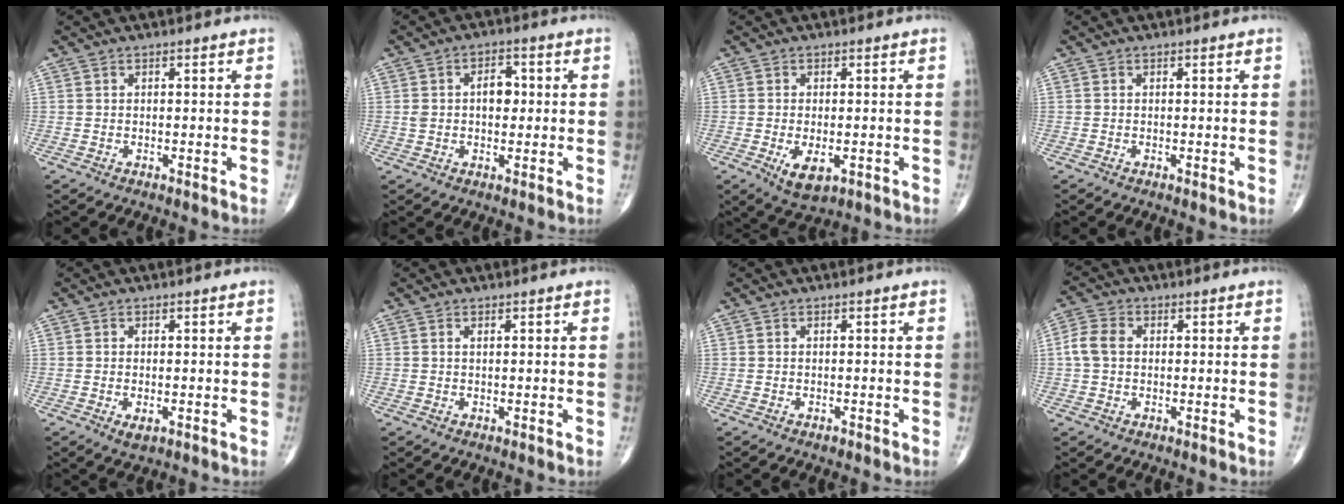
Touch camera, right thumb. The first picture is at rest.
{"total": 5.7, "force": [0.6, 3.6, 4.4], "torque": [-0.067, 0.016, 0.008]}
{"total": 5.4, "force": [-1.6, 2.8, 4.4], "torque": [-0.073, -0.010, -0.018]}
{"total": 0.0}
{"total": 2.1, "force": [-0.6, 1.1, 1.7], "torque": [-0.028, -0.003, -0.008]}
{"total": 0.5, "force": [0.2, 0.2, 0.4], "torque": [-0.012, 0.003, 0.005]}
{"total": 0.5, "force": [-0.3, 0.3, 0.3], "torque": [-0.005, -0.001, -0.005]}
{"total": 5.0, "force": [0.3, 3.7, 3.4], "torque": [-0.078, 0.015, -0.001]}